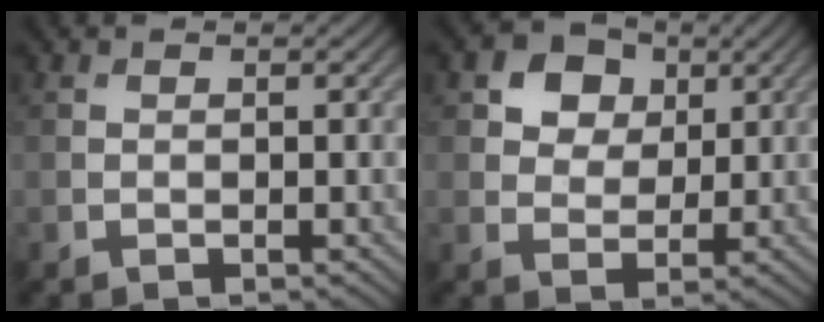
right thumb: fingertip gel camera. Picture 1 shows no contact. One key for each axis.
{"total": 7.2, "fx": 3.4, "fy": 5.4, "fz": 3.3, "tx": -0.093, "ty": -0.001, "tz": 0.061}